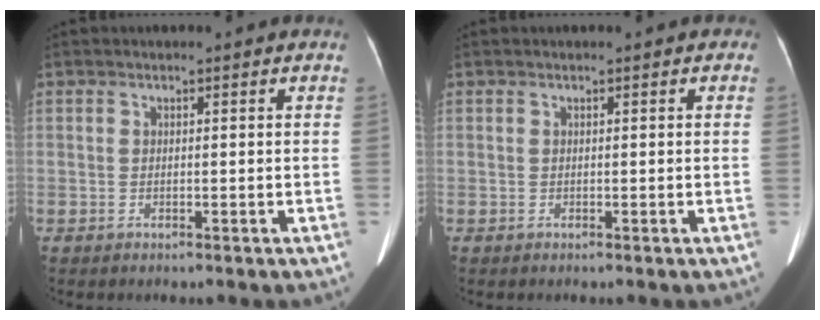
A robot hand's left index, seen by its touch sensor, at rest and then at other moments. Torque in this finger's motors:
{"motor_torque": [0.53, -0.53, 0.17, 0.04]}